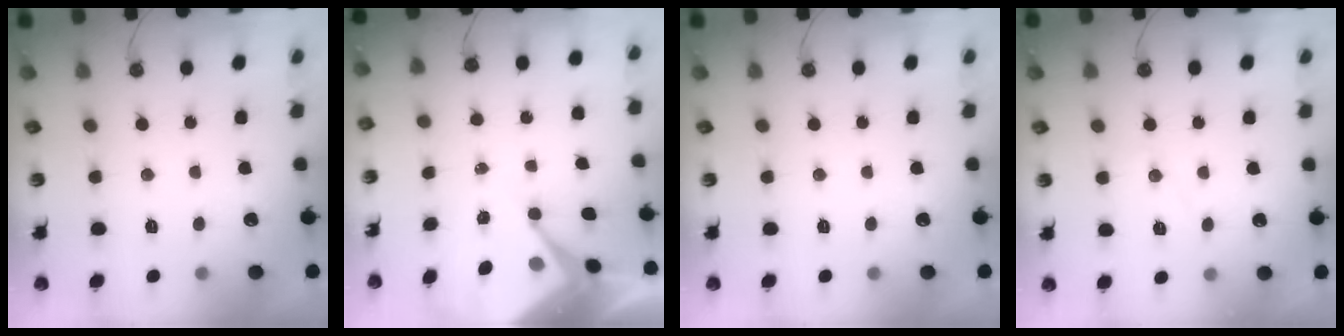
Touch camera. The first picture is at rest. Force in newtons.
{"total": 7.8, "press": 7.7, "slide": 0.5}
{"total": 0.0}
{"total": 7.7, "press": 7.6, "slide": 0.7}